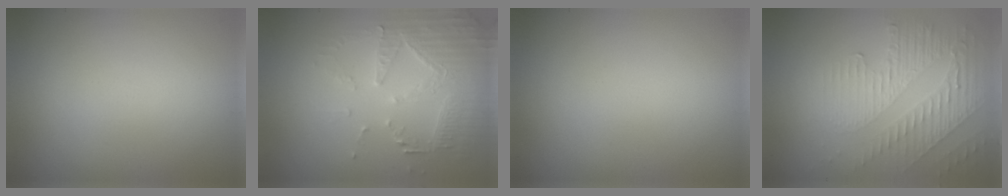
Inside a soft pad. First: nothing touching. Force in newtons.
{"total": 5.4, "press": 3.7, "slide": 3.9}
{"total": 0.0}
{"total": 5.8, "press": 3.3, "slide": 4.7}